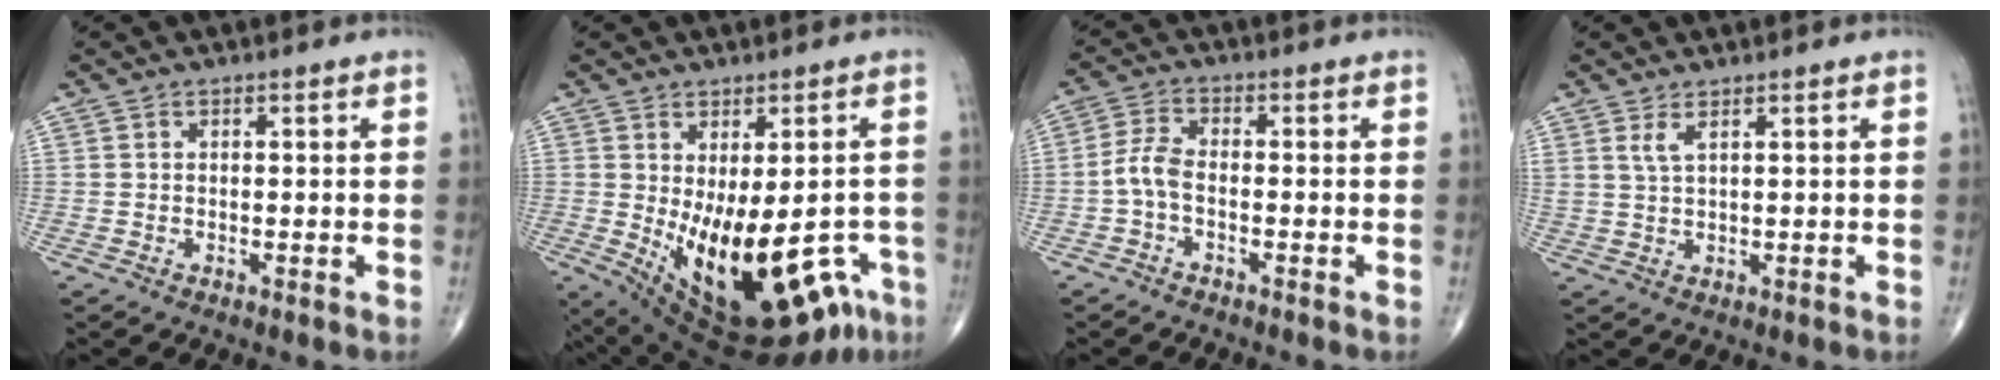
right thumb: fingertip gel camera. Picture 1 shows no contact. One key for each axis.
{"total": 21.7, "fx": -7.3, "fy": 10.0, "fz": 17.8, "tx": -0.230, "ty": -0.009, "tz": -0.079}
{"total": 4.1, "fx": -1.4, "fy": 1.9, "fz": 3.3, "tx": -0.075, "ty": 0.017, "tz": -0.036}
{"total": 2.3, "fx": 1.4, "fy": 0.5, "fz": 1.8, "tx": -0.042, "ty": -0.005, "tz": 0.033}